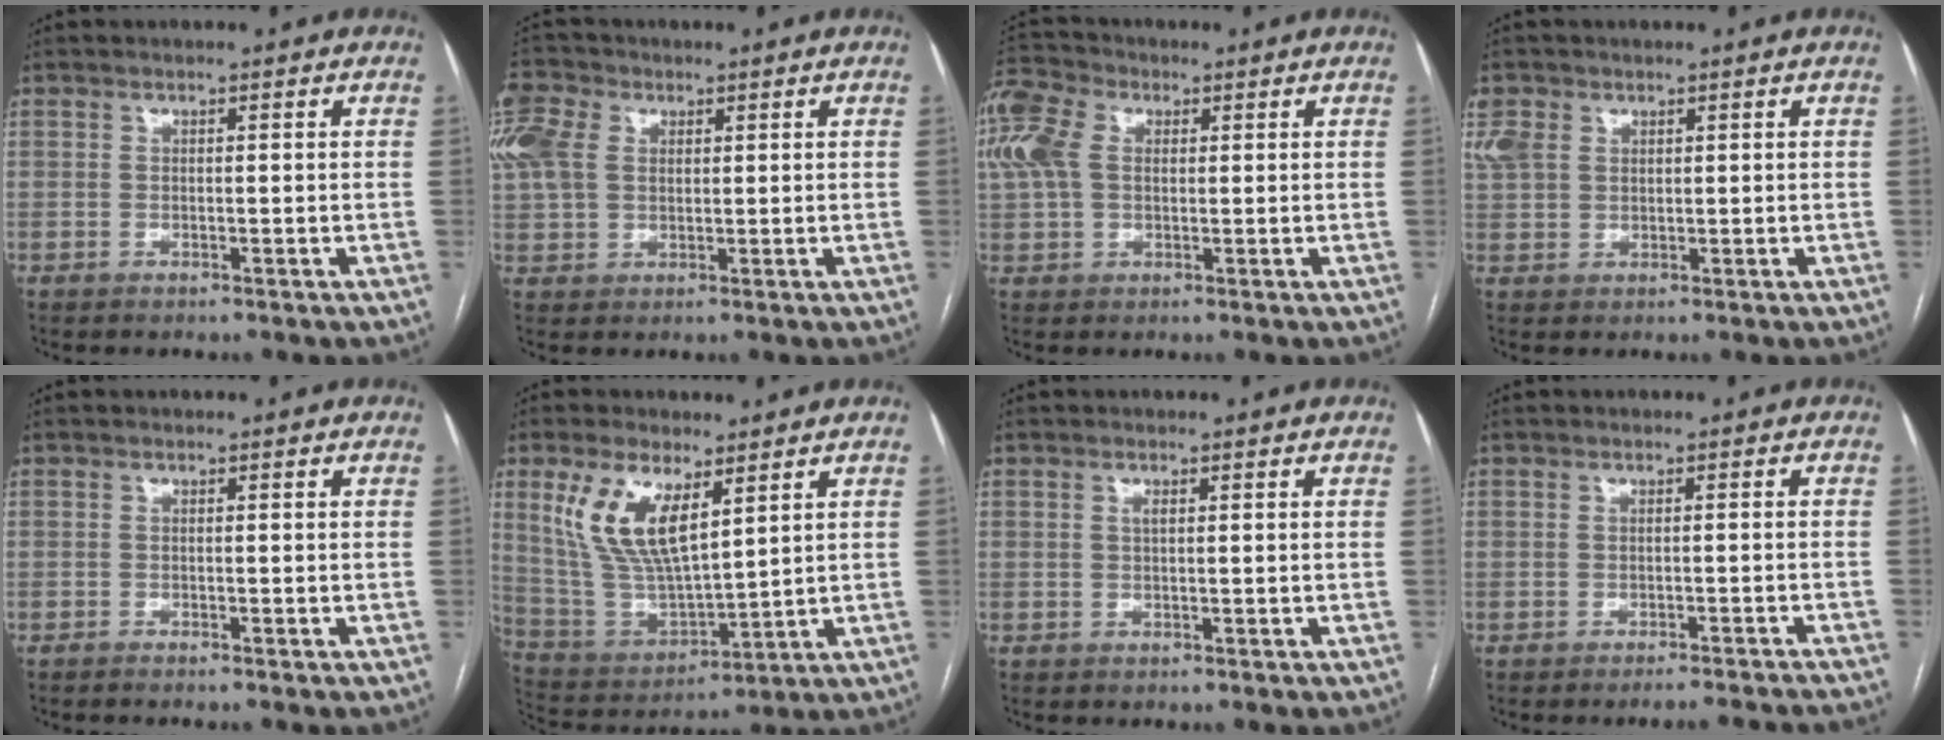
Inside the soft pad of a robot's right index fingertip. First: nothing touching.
{"total": 8.3, "force": [2.9, 6.2, 4.7], "torque": [-0.136, 0.026, 0.059]}
{"total": 12.6, "force": [3.6, 9.0, 8.1], "torque": [-0.227, 0.044, 0.068]}
{"total": 3.8, "force": [1.8, 2.9, 1.6], "torque": [-0.053, 0.014, 0.047]}
{"total": 1.3, "force": [-1.2, -0.3, 0.6], "torque": [-0.007, 0.001, -0.017]}
{"total": 12.6, "force": [5.9, 4.6, 10.1], "torque": [-0.218, 0.004, 0.127]}
{"total": 0.7, "force": [0.2, 0.2, 0.7], "torque": [-0.016, 0.000, 0.004]}
{"total": 8.2, "force": [-7.9, -0.6, 2.2], "torque": [-0.010, -0.009, -0.090]}